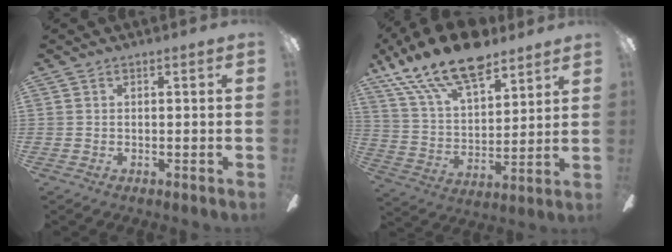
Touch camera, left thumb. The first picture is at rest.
{"total": 19.1, "force": [13.5, 7.6, 11.2], "torque": [-0.228, -0.076, 0.235]}